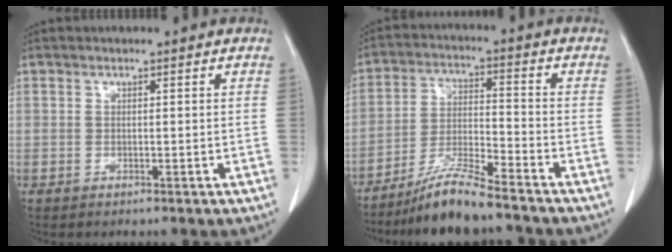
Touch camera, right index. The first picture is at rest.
{"total": 9.2, "force": [-7.7, 0.0, 5.0], "torque": [-0.100, -0.021, -0.144]}